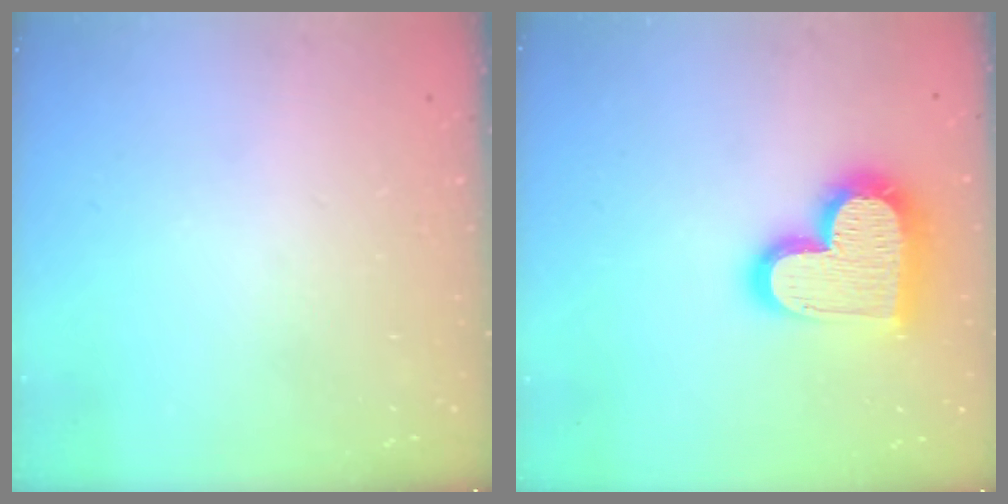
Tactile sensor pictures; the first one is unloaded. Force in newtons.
{"total": 20.7, "press": 20.7, "slide": 1.5}